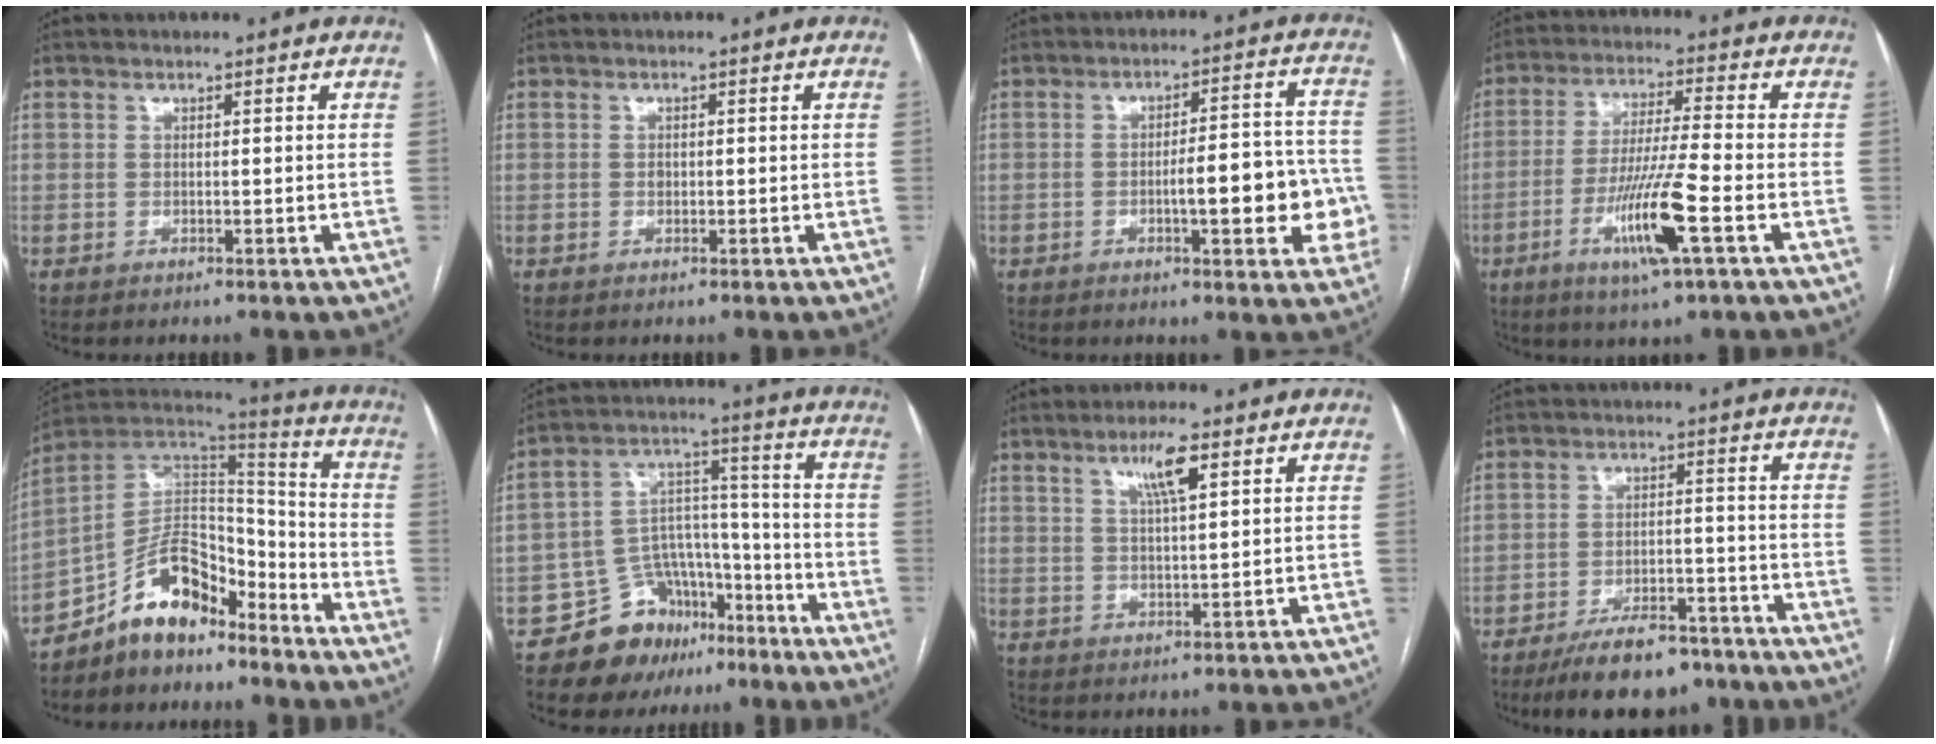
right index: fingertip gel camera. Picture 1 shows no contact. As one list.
[{"total": 0.6, "force": [-0.1, 0.4, 0.4], "torque": [-0.009, 0.001, -0.003]}, {"total": 11.1, "force": [-3.1, 2.7, 10.3], "torque": [-0.122, 0.028, -0.035]}, {"total": 11.4, "force": [-4.4, -0.3, 10.5], "torque": [-0.205, -0.016, -0.083]}, {"total": 13.0, "force": [-9.8, 5.5, 6.6], "torque": [-0.109, 0.038, -0.177]}, {"total": 12.4, "force": [-8.7, 8.1, 3.6], "torque": [-0.052, 0.071, -0.137]}, {"total": 5.1, "force": [2.7, 0.4, 4.4], "torque": [-0.078, 0.001, 0.047]}, {"total": 10.8, "force": [-8.5, 4.1, 5.3], "torque": [-0.081, 0.004, -0.138]}]